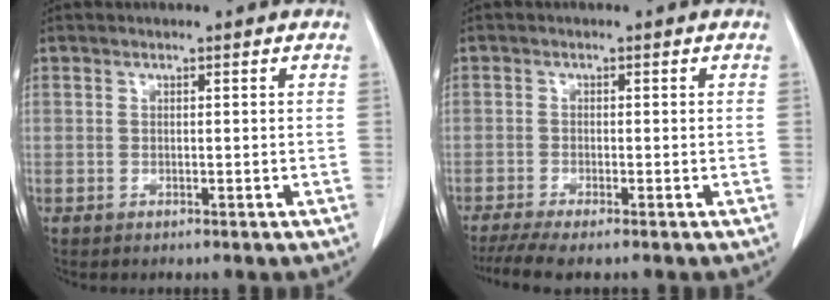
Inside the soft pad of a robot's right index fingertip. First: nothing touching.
{"total": 5.2, "force": [-4.0, 0.3, 3.3], "torque": [-0.054, -0.012, -0.070]}